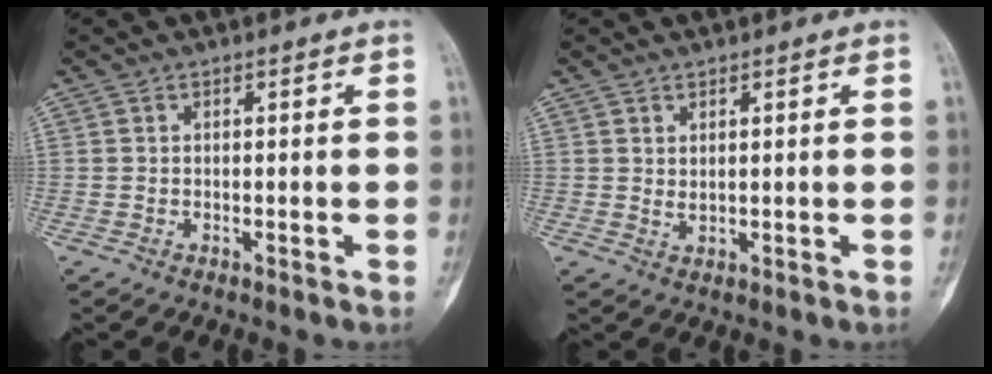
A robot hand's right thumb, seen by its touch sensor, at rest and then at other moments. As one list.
[{"total": 1.3, "force": [0.6, 0.6, 1.0], "torque": [-0.016, -0.008, 0.016]}]